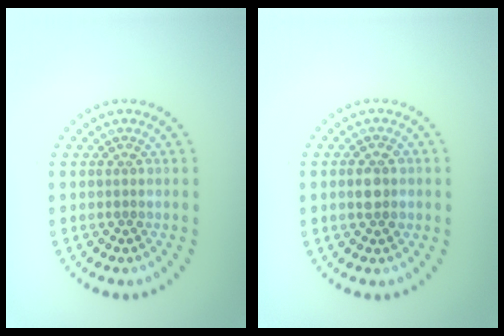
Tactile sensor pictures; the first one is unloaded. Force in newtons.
{"total": 2.5, "press": 2.5, "slide": 0.1}